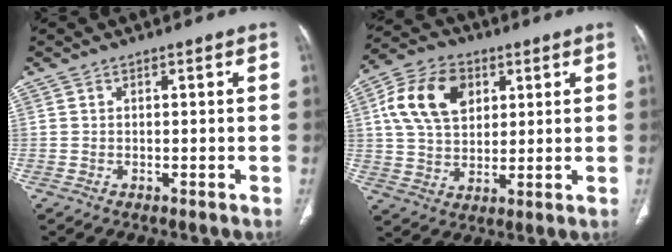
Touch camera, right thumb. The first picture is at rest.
{"total": 14.1, "force": [4.5, 9.7, 9.3], "torque": [-0.154, 0.004, 0.079]}